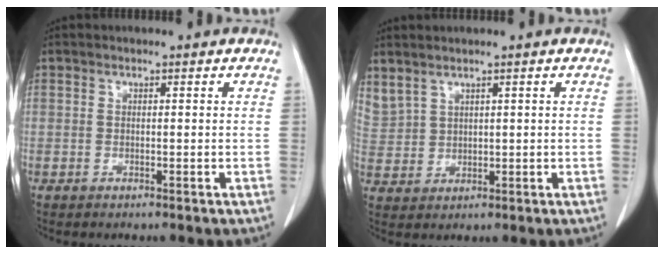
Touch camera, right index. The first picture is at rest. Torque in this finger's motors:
{"motor_torque": [-0.32, 0.32, -0.04, -0.01]}